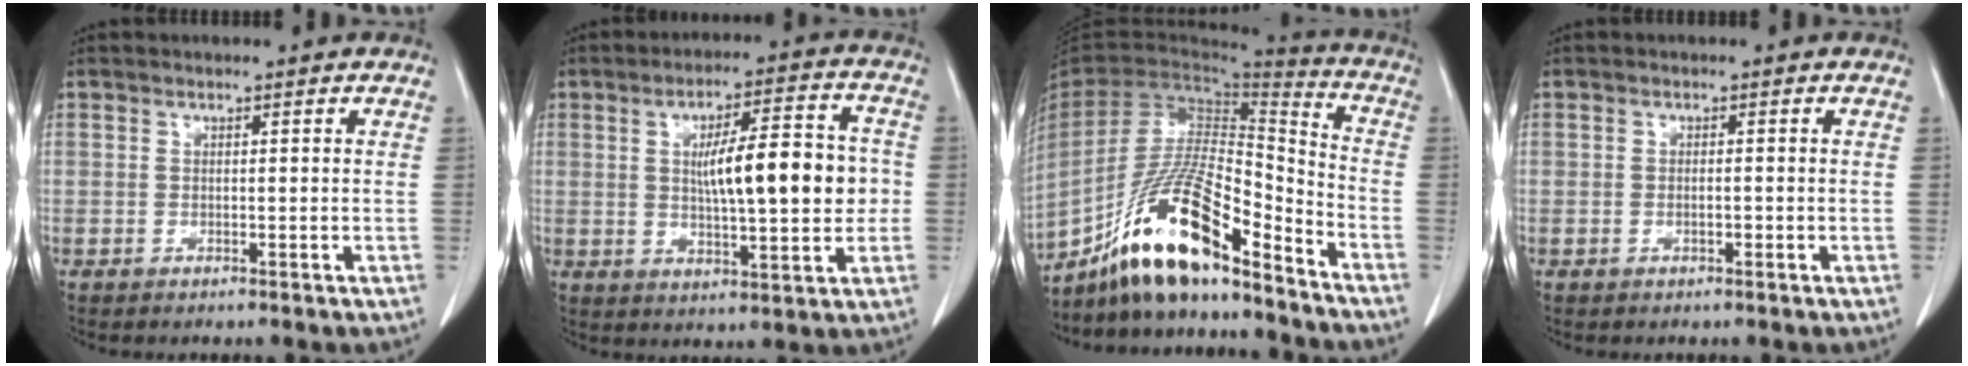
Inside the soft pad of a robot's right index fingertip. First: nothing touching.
{"total": 12.7, "force": [0.6, 3.2, 12.3], "torque": [-0.190, 0.023, 0.015]}
{"total": 18.2, "force": [-13.3, 2.9, 12.1], "torque": [-0.239, 0.004, -0.239]}
{"total": 0.7, "force": [-0.2, 0.2, 0.6], "torque": [-0.011, 0.000, -0.001]}